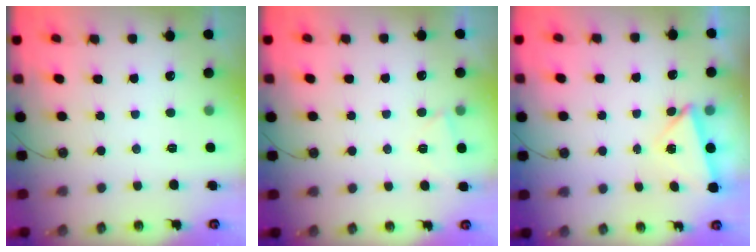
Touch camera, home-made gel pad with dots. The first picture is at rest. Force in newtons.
{"total": 2.5, "press": 2.5, "slide": 0.4}
{"total": 3.8, "press": 3.4, "slide": 1.7}